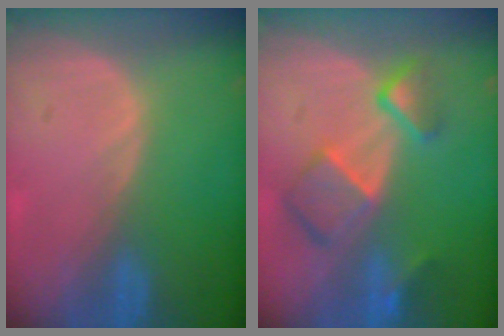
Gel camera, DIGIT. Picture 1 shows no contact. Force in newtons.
{"total": 7.9, "press": 6.8, "slide": 3.9}